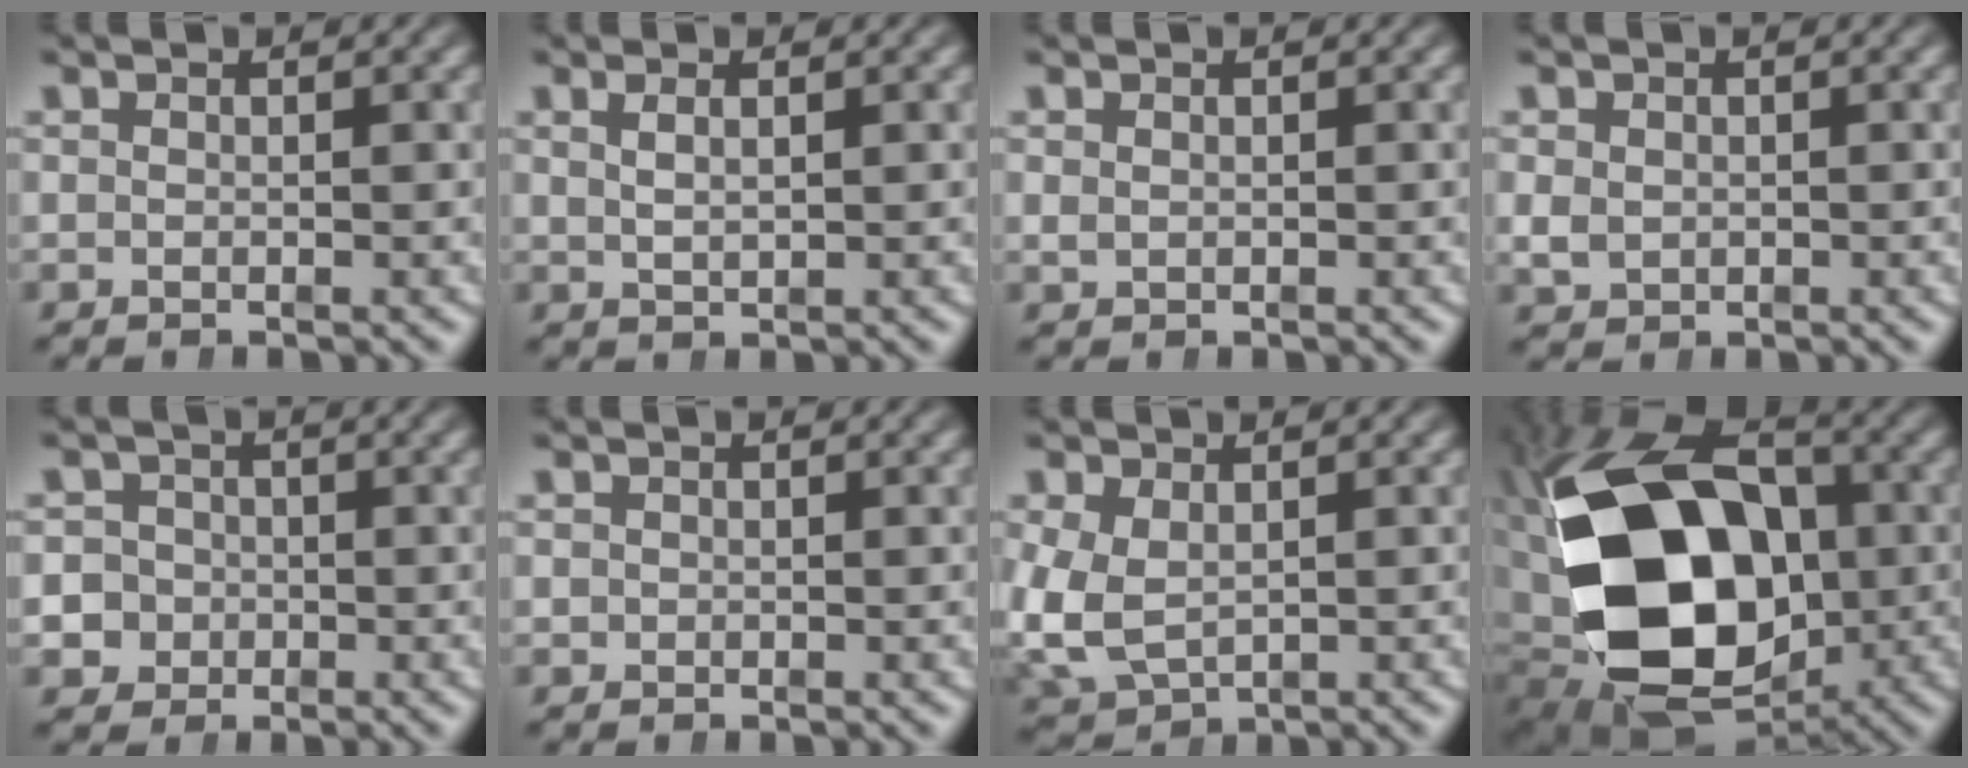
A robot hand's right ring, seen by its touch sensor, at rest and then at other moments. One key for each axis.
{"total": 1.1, "fx": 0.7, "fy": -0.5, "fz": 0.8, "tx": -0.011, "ty": -0.001, "tz": 0.022}
{"total": 0.0}
{"total": 1.6, "fx": -0.4, "fy": 1.4, "fz": 0.6, "tx": -0.019, "ty": -0.012, "tz": 0.004}
{"total": 6.9, "fx": -1.6, "fy": 6.5, "fz": 1.7, "tx": -0.050, "ty": -0.029, "tz": -0.024}
{"total": 0.6, "fx": -0.1, "fy": 0.6, "fz": 0.0, "tx": -0.002, "ty": -0.003, "tz": 0.000}
{"total": 6.6, "fx": -1.0, "fy": 5.8, "fz": 2.9, "tx": -0.107, "ty": -0.040, "tz": 0.002}
{"total": 24.0, "fx": -1.5, "fy": 15.7, "fz": 18.1, "tx": -0.343, "ty": -0.057, "tz": 0.001}